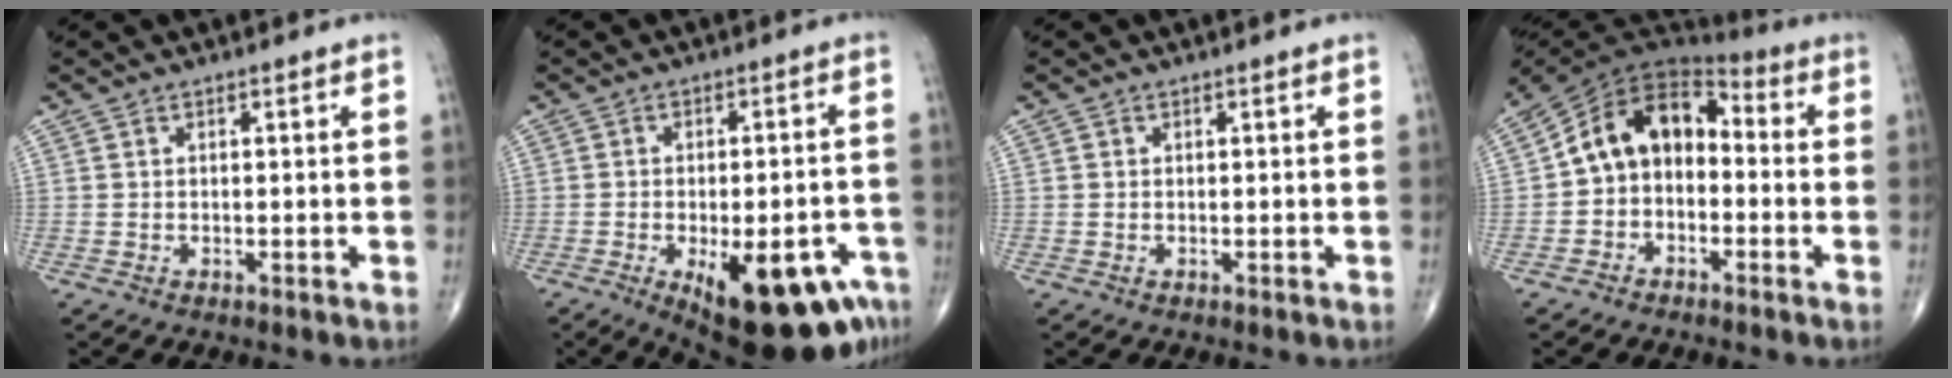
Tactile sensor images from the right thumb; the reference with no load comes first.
{"total": 19.2, "force": [-9.1, 7.8, 15.1], "torque": [-0.143, 0.023, -0.108]}
{"total": 0.0}
{"total": 12.3, "force": [-1.0, 9.0, 8.3], "torque": [-0.111, 0.055, -0.034]}